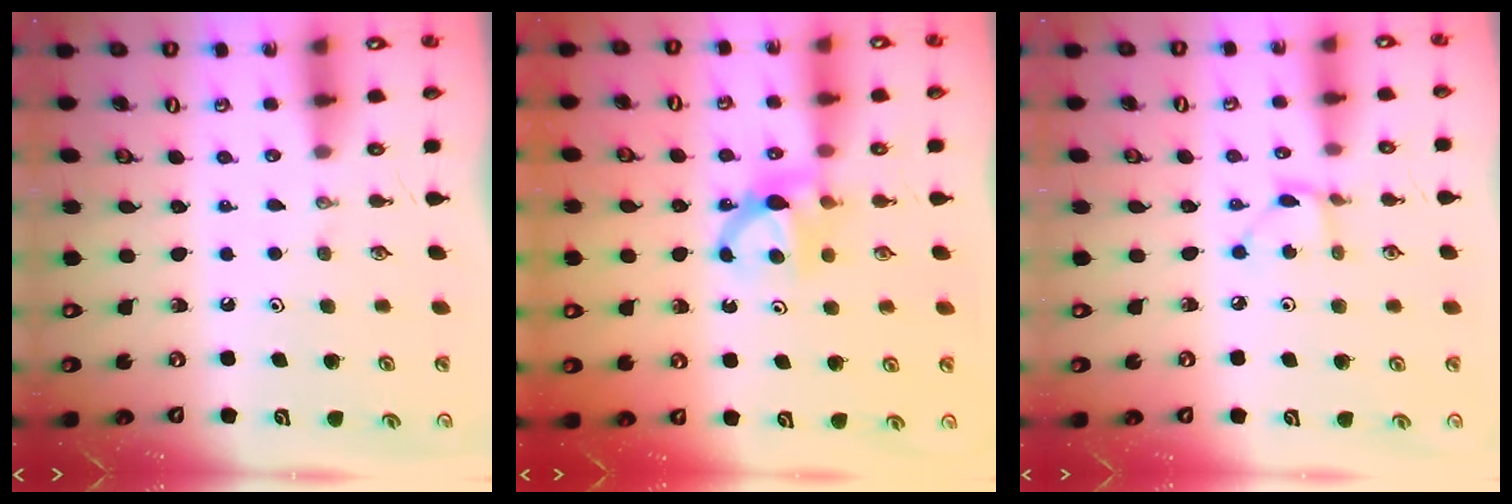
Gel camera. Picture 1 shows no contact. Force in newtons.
{"total": 7.1, "press": 7.1, "slide": 0.3}
{"total": 2.2, "press": 2.2, "slide": 0.1}